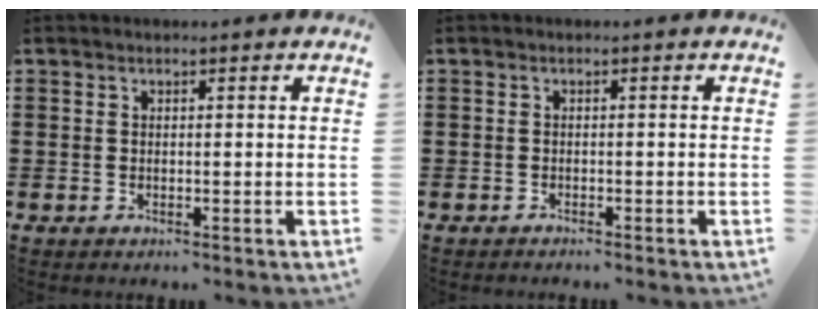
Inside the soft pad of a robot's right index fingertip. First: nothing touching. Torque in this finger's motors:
{"motor_torque": [0.28, -0.20, 0.01, 0.01]}